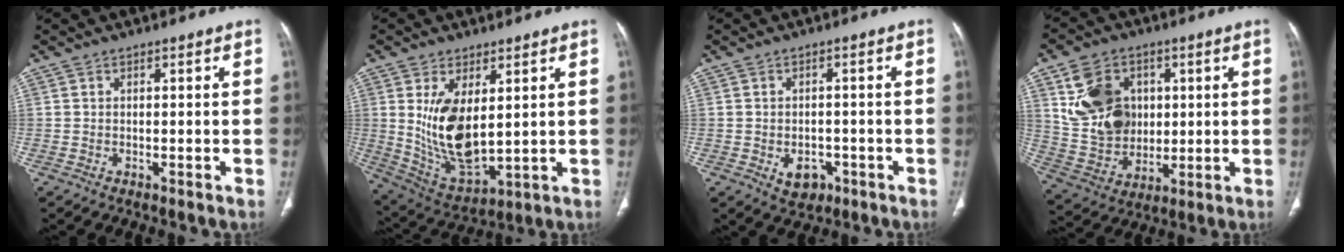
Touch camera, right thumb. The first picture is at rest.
{"total": 13.5, "force": [2.6, 6.8, 11.4], "torque": [-0.203, -0.024, 0.072]}
{"total": 4.8, "force": [-1.8, 3.5, 2.7], "torque": [-0.025, 0.010, -0.015]}
{"total": 15.6, "force": [4.2, 12.2, 8.7], "torque": [-0.125, -0.009, 0.091]}